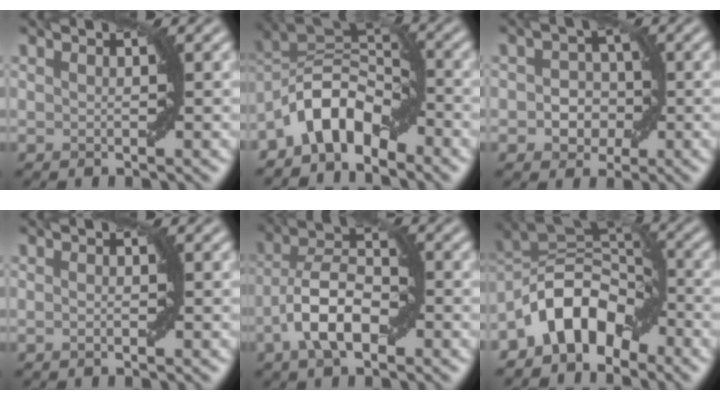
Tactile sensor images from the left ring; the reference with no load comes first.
{"total": 6.5, "force": [-4.0, 3.1, 4.0], "torque": [-0.059, 0.013, -0.084]}
{"total": 3.0, "force": [-0.6, 2.5, 1.6], "torque": [-0.011, 0.001, -0.017]}
{"total": 0.6, "force": [-0.2, 0.2, 0.5], "torque": [-0.009, 0.001, -0.003]}
{"total": 6.2, "force": [-2.5, 2.8, 5.0], "torque": [-0.088, 0.016, -0.051]}
{"total": 7.1, "force": [-4.2, 4.1, 4.1], "torque": [-0.051, 0.014, -0.091]}